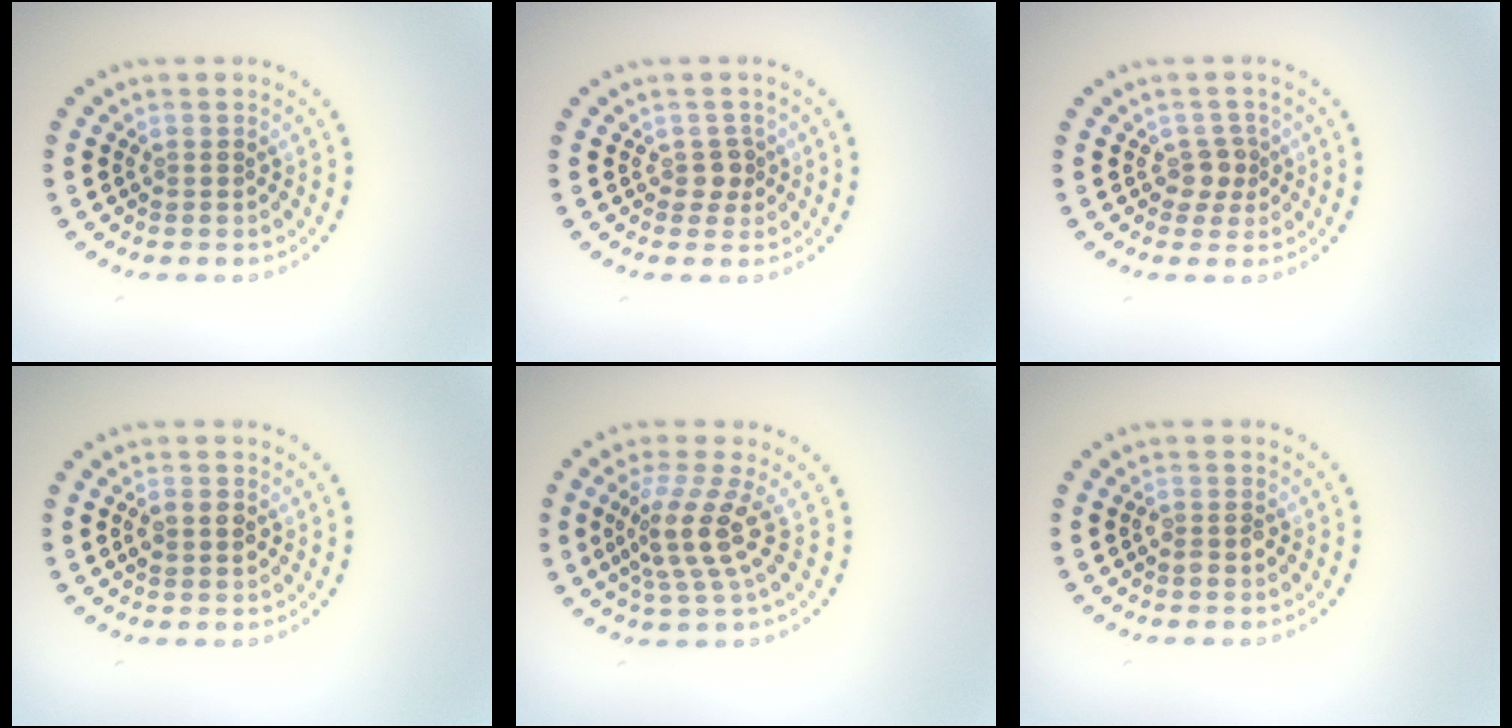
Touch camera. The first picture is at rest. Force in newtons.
{"total": 1.4, "press": 1.1, "slide": 0.8}
{"total": 1.7, "press": 1.3, "slide": 1.0}
{"total": 1.4, "press": 1.4, "slide": 0.1}
{"total": 3.9, "press": 3.0, "slide": 2.5}
{"total": 1.0, "press": 1.0, "slide": 0.4}